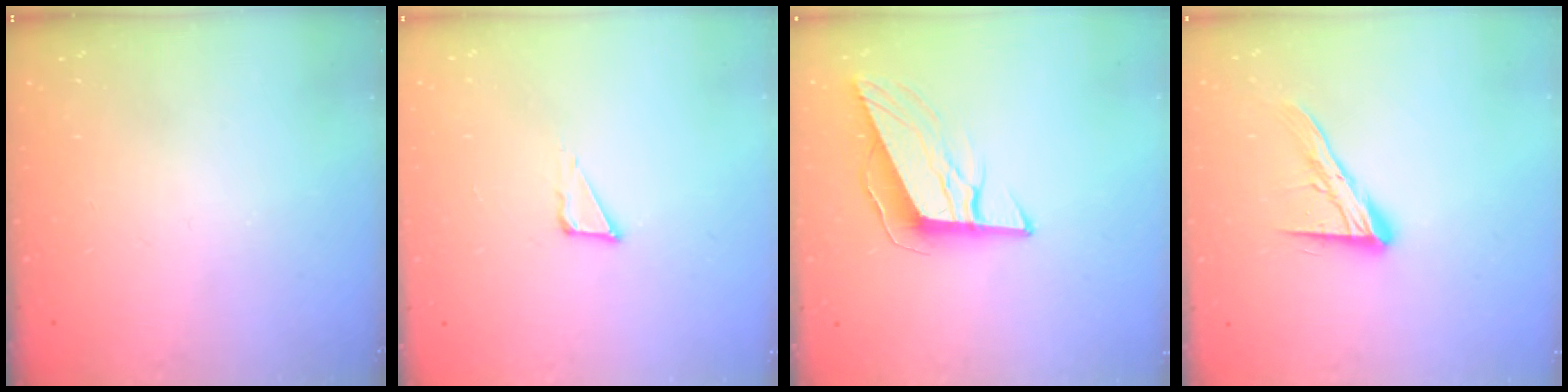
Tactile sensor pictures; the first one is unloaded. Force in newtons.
{"total": 3.8, "press": 3.7, "slide": 0.9}
{"total": 10.7, "press": 10.2, "slide": 3.3}
{"total": 13.4, "press": 13.3, "slide": 1.1}